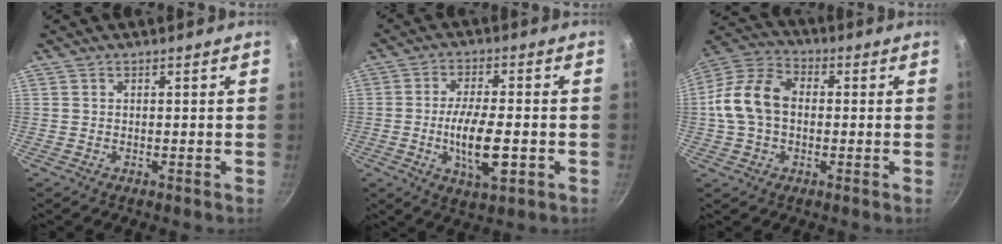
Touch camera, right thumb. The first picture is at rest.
{"total": 10.9, "force": [-2.6, 3.8, 9.9], "torque": [-0.172, 0.005, -0.043]}
{"total": 12.6, "force": [0.1, 9.0, 8.8], "torque": [-0.147, 0.031, -0.015]}